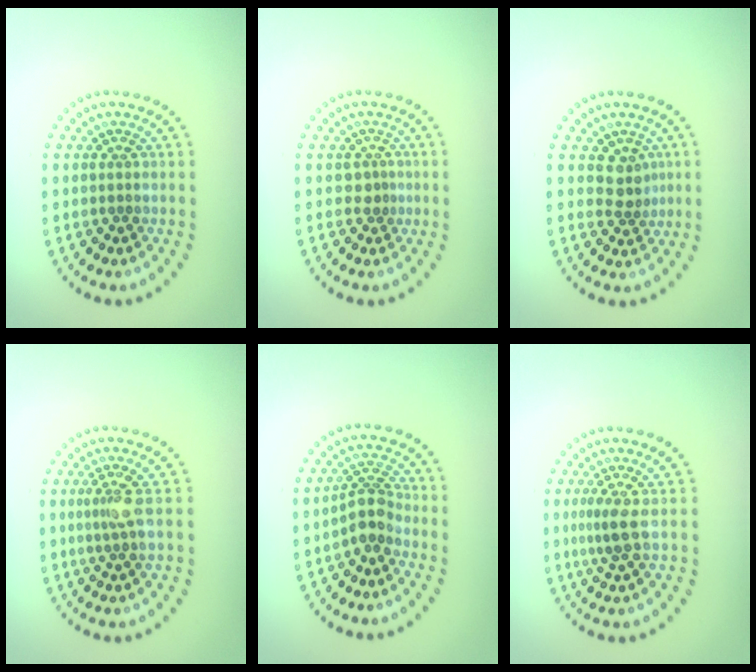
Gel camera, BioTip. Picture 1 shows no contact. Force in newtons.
{"total": 1.1, "press": 0.7, "slide": 0.8}
{"total": 2.1, "press": 1.6, "slide": 1.4}
{"total": 2.1, "press": 1.5, "slide": 1.4}
{"total": 2.8, "press": 2.1, "slide": 1.8}
{"total": 2.2, "press": 1.6, "slide": 1.6}